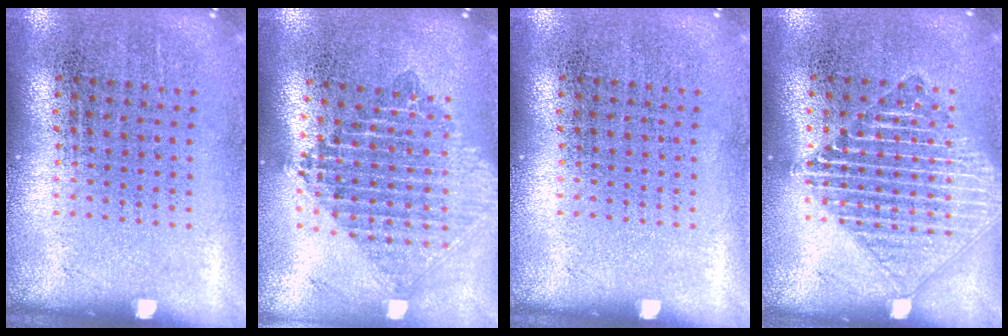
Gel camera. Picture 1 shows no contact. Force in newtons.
{"total": 2.2, "press": 1.7, "slide": 1.4}
{"total": 0.0}
{"total": 1.8, "press": 1.8, "slide": 0.2}